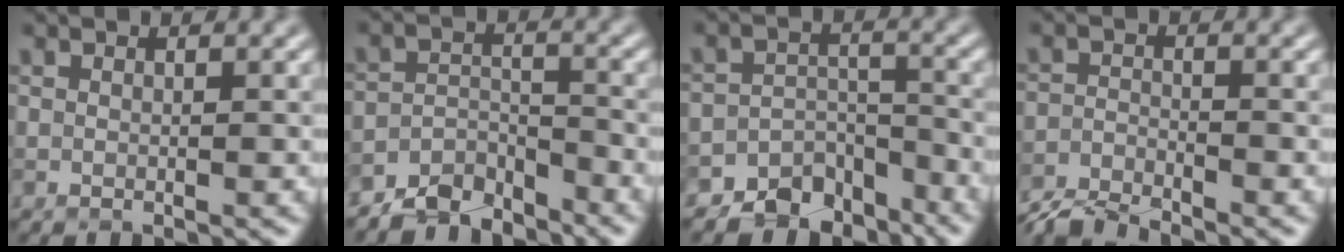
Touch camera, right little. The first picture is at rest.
{"total": 4.9, "force": [-4.5, 1.6, 1.0], "torque": [-0.011, 0.000, -0.085]}
{"total": 5.6, "force": [-4.7, 2.9, 1.1], "torque": [-0.005, -0.009, -0.075]}
{"total": 3.8, "force": [-3.7, 0.4, 0.9], "torque": [-0.019, -0.006, -0.081]}